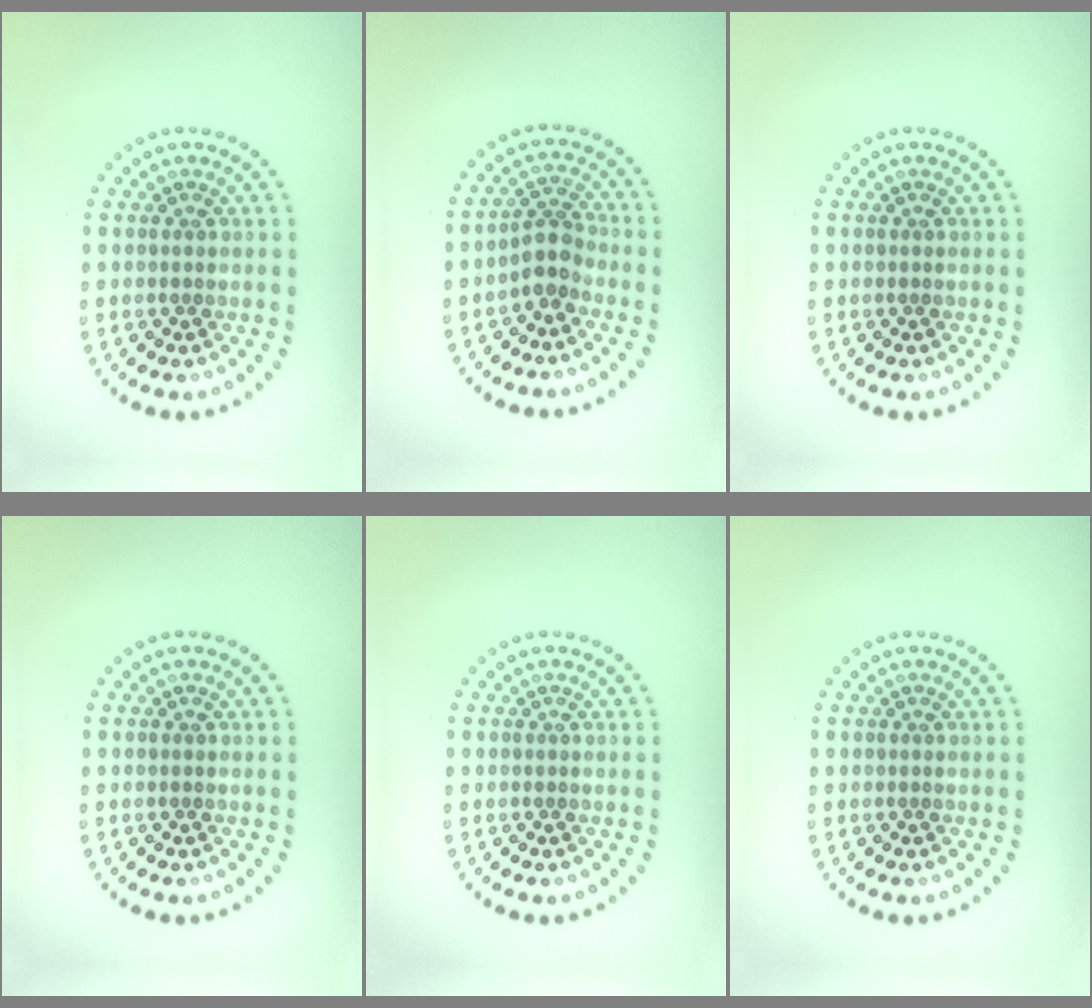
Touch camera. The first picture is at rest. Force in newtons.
{"total": 2.5, "press": 2.0, "slide": 1.5}
{"total": 0.0}
{"total": 0.0}
{"total": 0.0}
{"total": 0.0}